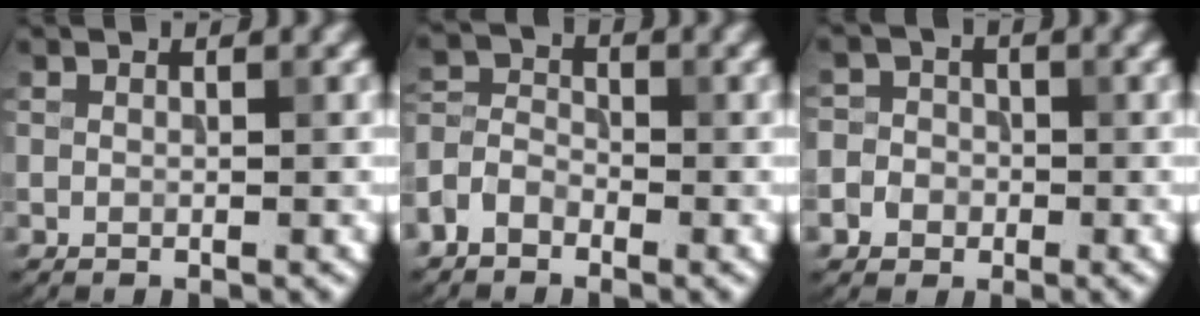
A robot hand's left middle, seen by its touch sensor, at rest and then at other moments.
{"total": 3.1, "force": [-2.1, 2.0, 1.3], "torque": [-0.030, 0.006, -0.053]}
{"total": 4.5, "force": [-1.8, 4.1, 0.9], "torque": [0.008, 0.005, -0.052]}